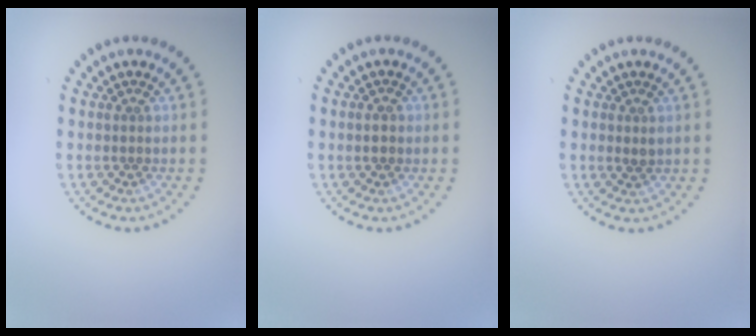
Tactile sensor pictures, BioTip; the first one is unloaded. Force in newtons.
{"total": 1.7, "press": 1.7, "slide": 0.2}
{"total": 0.8, "press": 0.8, "slide": 0.2}